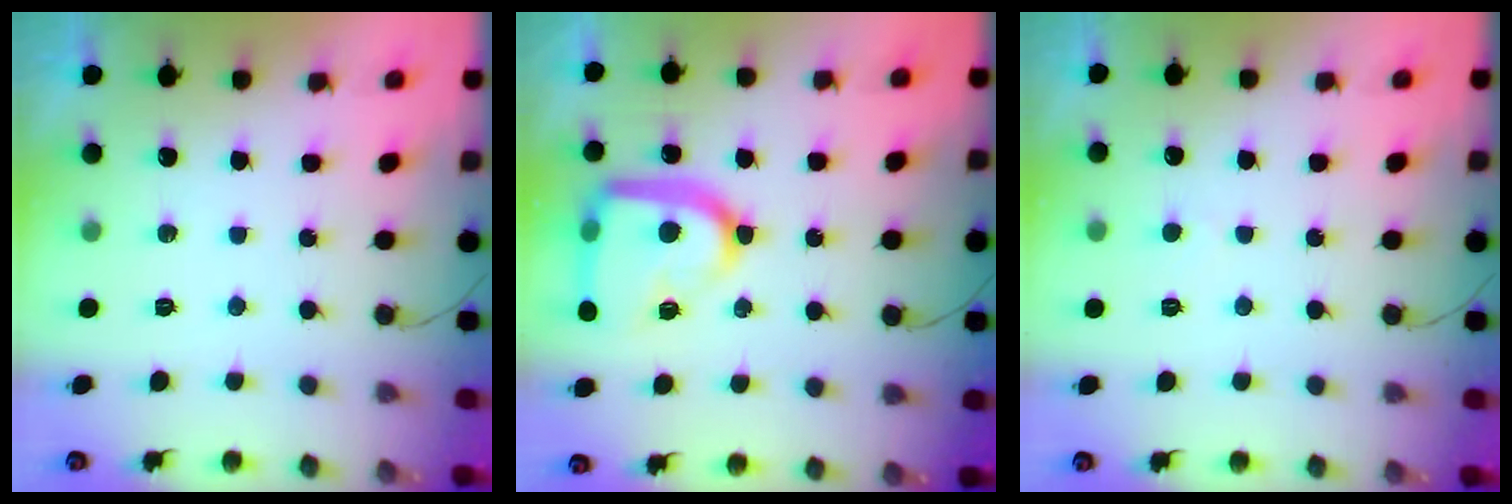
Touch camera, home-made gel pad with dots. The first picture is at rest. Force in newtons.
{"total": 20.3, "press": 20.2, "slide": 2.1}
{"total": 2.5, "press": 2.5, "slide": 0.2}